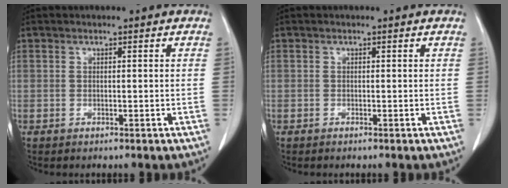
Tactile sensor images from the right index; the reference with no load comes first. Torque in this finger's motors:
{"motor_torque": [-0.14, 0.13, -0.03, -0.01]}